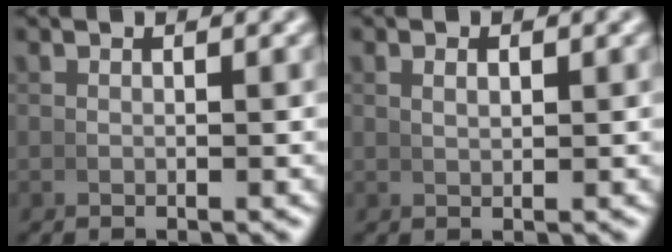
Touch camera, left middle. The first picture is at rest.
{"total": 0.8, "force": [0.5, 0.1, 0.7], "torque": [-0.006, 0.001, 0.013]}